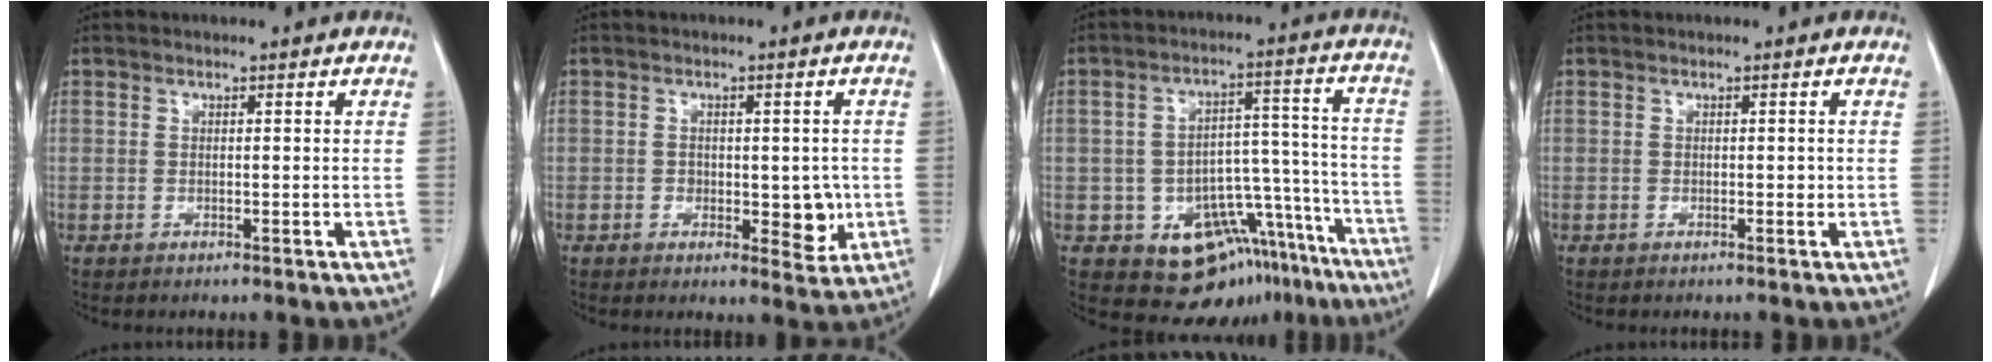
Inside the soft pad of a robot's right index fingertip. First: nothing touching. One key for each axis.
{"total": 5.5, "fx": -0.9, "fy": 3.1, "fz": 4.4, "tx": -0.044, "ty": -0.004, "tz": -0.006}
{"total": 14.3, "fx": -9.1, "fy": 9.2, "fz": 6.2, "tx": -0.046, "ty": 0.079, "tz": -0.120}
{"total": 0.5, "fx": 0.0, "fy": 0.4, "fz": 0.4, "tx": -0.002, "ty": 0.002, "tz": -0.001}